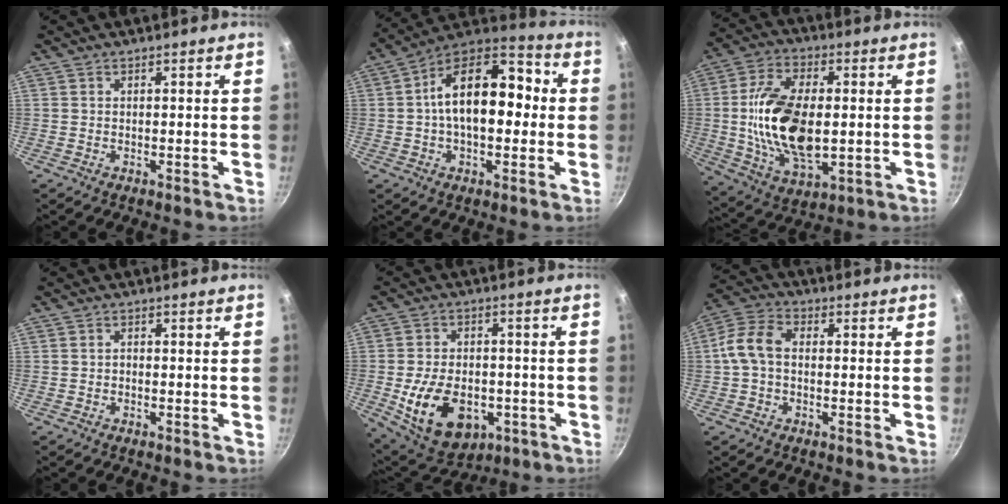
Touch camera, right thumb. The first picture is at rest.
{"total": 18.3, "force": [1.1, 10.3, 15.1], "torque": [-0.217, 0.040, 0.005]}
{"total": 19.1, "force": [-0.1, 10.0, 16.2], "torque": [-0.306, -0.005, 0.005]}
{"total": 0.7, "force": [-0.3, 0.5, 0.4], "torque": [-0.003, 0.002, -0.010]}
{"total": 15.7, "force": [-4.5, 10.4, 10.9], "torque": [-0.171, 0.010, -0.053]}
{"total": 7.9, "force": [0.0, 5.3, 5.9], "torque": [-0.117, 0.026, -0.010]}